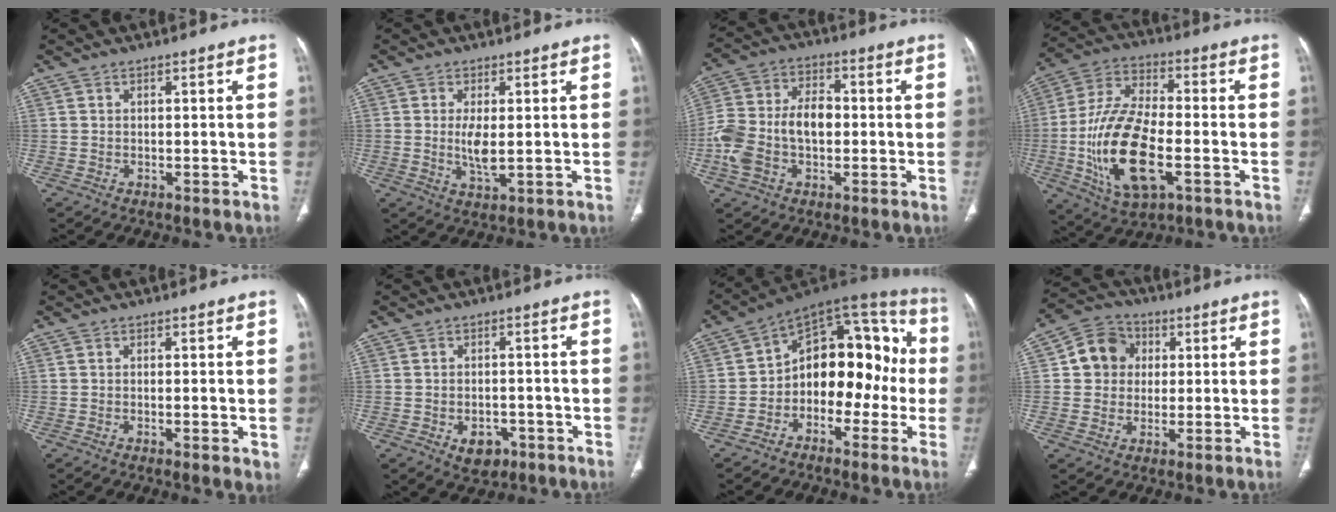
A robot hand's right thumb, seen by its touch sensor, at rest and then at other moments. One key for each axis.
{"total": 4.5, "fx": 0.2, "fy": 1.6, "fz": 4.2, "tx": -0.089, "ty": -0.013, "tz": 0.007}
{"total": 13.8, "fx": -1.8, "fy": 8.9, "fz": 10.4, "tx": -0.214, "ty": 0.036, "tz": -0.036}
{"total": 19.3, "fx": -4.9, "fy": 9.0, "fz": 16.5, "tx": -0.325, "ty": 0.015, "tz": -0.082}
{"total": 2.7, "fx": -0.4, "fy": 0.7, "fz": 2.6, "tx": -0.045, "ty": -0.009, "tz": -0.008}
{"total": 5.3, "fx": -2.4, "fy": 3.6, "fz": 3.0, "tx": -0.032, "ty": 0.012, "tz": -0.026}
{"total": 17.9, "fx": -2.2, "fy": 11.5, "fz": 13.5, "tx": -0.134, "ty": 0.065, "tz": -0.046}
{"total": 8.9, "fx": 1.6, "fy": 8.1, "fz": 3.5, "tx": -0.033, "ty": 0.007, "tz": 0.017}